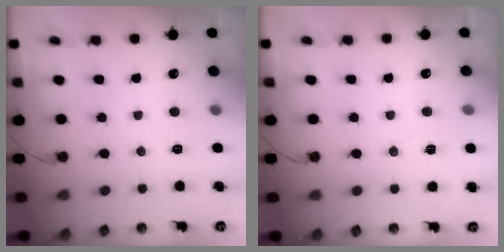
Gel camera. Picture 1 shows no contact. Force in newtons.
{"total": 4.1, "press": 3.5, "slide": 2.1}